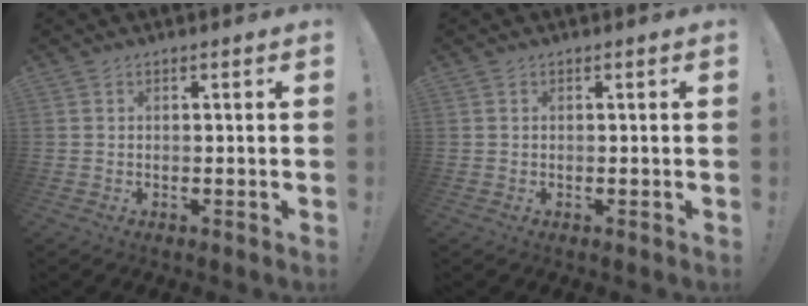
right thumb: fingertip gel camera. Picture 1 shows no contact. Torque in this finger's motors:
{"motor_torque": [-0.03, 0.16, 0.13, 0.06, 0.00]}